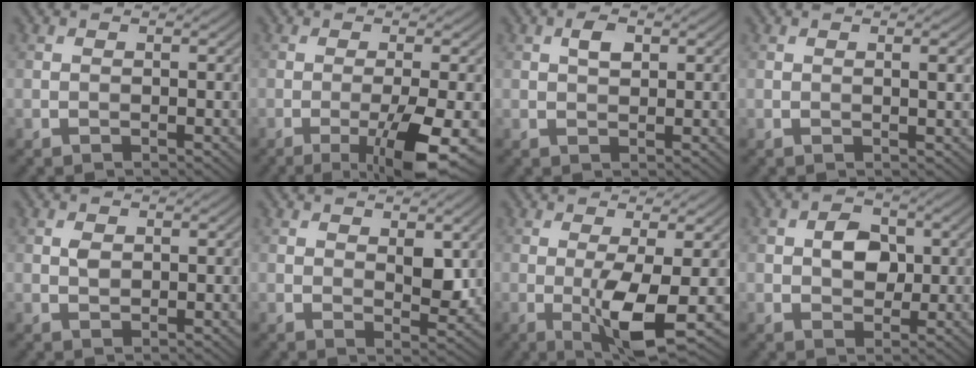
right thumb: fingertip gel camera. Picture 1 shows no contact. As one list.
[{"total": 7.8, "force": [-3.0, 1.1, 7.2], "torque": [-0.111, 0.000, -0.047]}, {"total": 2.1, "force": [0.8, 1.1, 1.6], "torque": [-0.031, 0.003, 0.013]}, {"total": 1.5, "force": [0.5, 0.2, 1.4], "torque": [-0.022, 0.000, 0.007]}, {"total": 1.2, "force": [0.4, 0.8, 0.8], "torque": [-0.019, 0.000, 0.009]}, {"total": 3.9, "force": [1.4, 1.9, 3.1], "torque": [-0.053, -0.009, 0.028]}, {"total": 6.3, "force": [-1.1, 1.0, 6.1], "torque": [-0.117, -0.002, -0.019]}, {"total": 4.3, "force": [0.5, 3.2, 2.8], "torque": [-0.050, 0.000, 0.001]}]